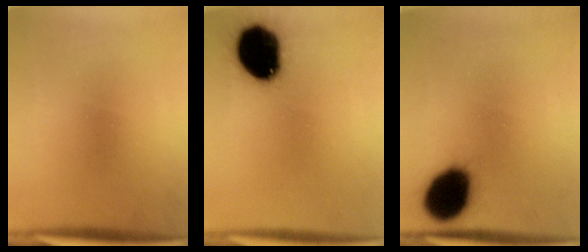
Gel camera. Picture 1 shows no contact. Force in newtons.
{"total": 18.6}
{"total": 16.9}